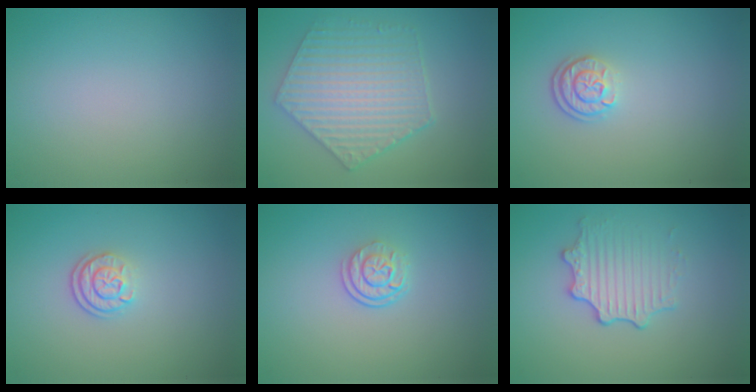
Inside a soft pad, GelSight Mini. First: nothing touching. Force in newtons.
{"total": 5.8, "press": 4.7, "slide": 3.4}
{"total": 2.4, "press": 1.9, "slide": 1.5}
{"total": 2.2, "press": 1.8, "slide": 1.3}
{"total": 2.5, "press": 1.8, "slide": 1.8}
{"total": 3.2, "press": 2.7, "slide": 1.8}